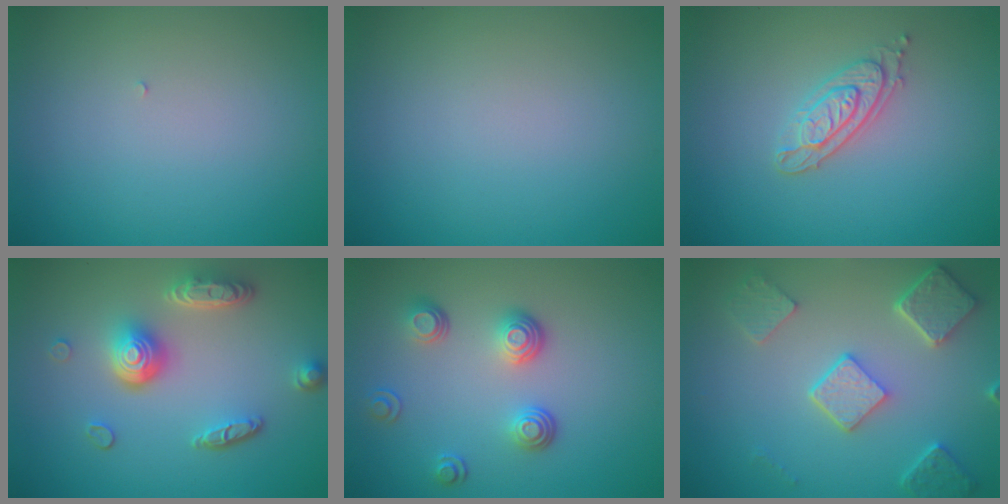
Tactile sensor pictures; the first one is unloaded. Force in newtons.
{"total": 0.0}
{"total": 2.6, "press": 2.4, "slide": 1.0}
{"total": 5.2, "press": 3.8, "slide": 3.5}
{"total": 3.4, "press": 2.6, "slide": 2.1}
{"total": 4.9, "press": 3.8, "slide": 3.1}